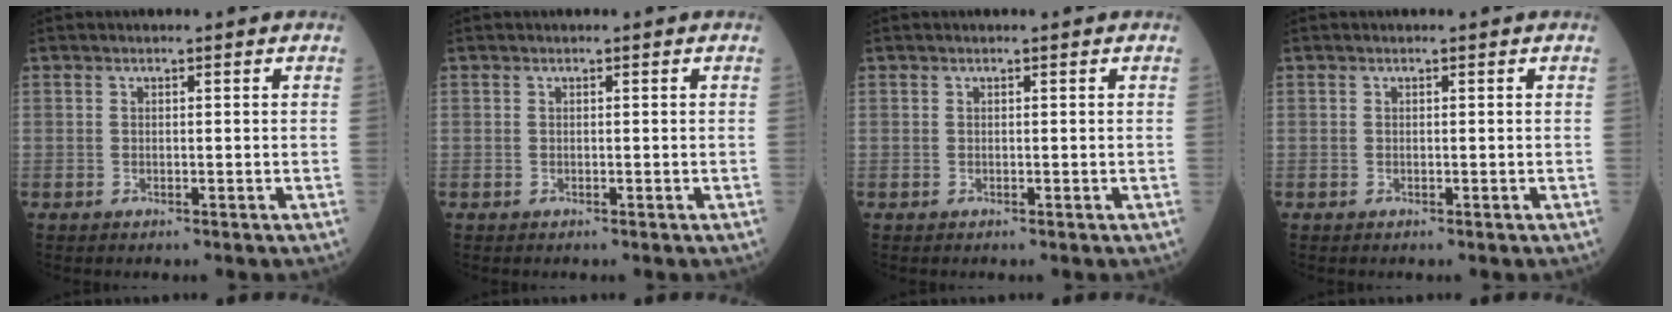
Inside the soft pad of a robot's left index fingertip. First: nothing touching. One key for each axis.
{"total": 0.0}
{"total": 1.8, "fx": -1.6, "fy": -0.2, "fz": -0.7, "tx": 0.011, "ty": -0.004, "tz": -0.023}
{"total": 0.0}